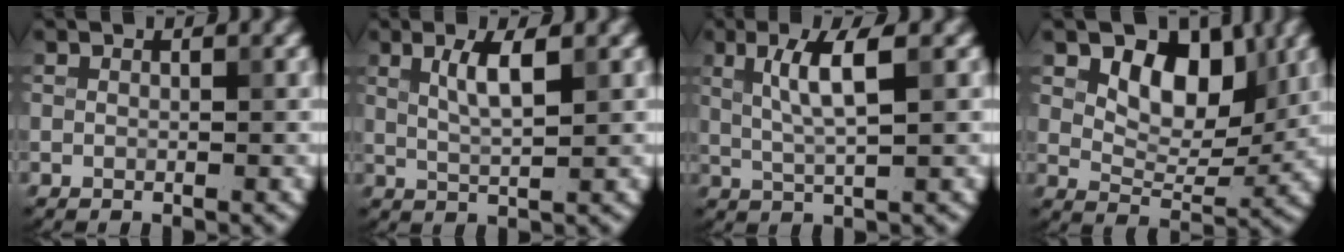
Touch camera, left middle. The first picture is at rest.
{"total": 3.1, "force": [1.2, 0.7, 2.8], "torque": [-0.050, 0.000, 0.022]}
{"total": 4.1, "force": [1.3, 0.6, 3.9], "torque": [-0.077, 0.000, 0.026]}
{"total": 6.1, "force": [2.5, 3.8, 4.1], "torque": [-0.058, -0.008, 0.033]}